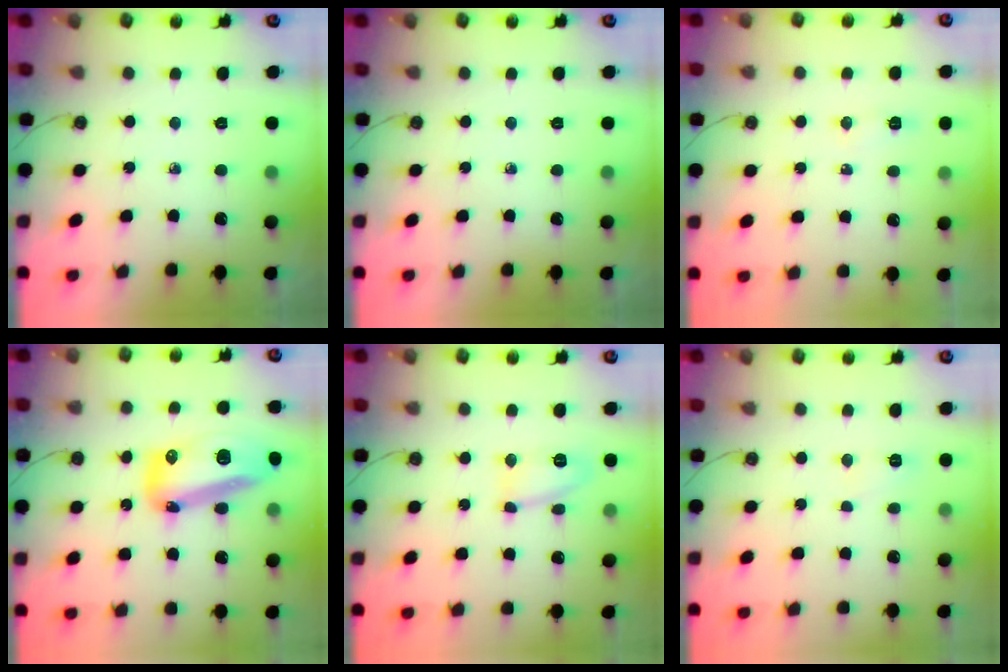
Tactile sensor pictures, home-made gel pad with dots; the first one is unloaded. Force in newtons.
{"total": 0.0}
{"total": 22.9, "press": 8.0, "slide": 21.4}
{"total": 16.4, "press": 16.3, "slide": 1.7}
{"total": 7.9, "press": 7.9, "slide": 0.5}
{"total": 6.9, "press": 6.9, "slide": 0.6}